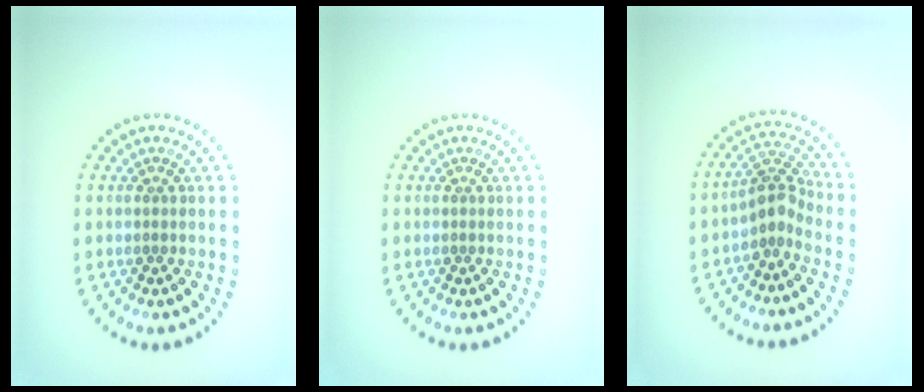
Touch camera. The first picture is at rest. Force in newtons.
{"total": 0.0}
{"total": 2.8, "press": 2.1, "slide": 1.8}